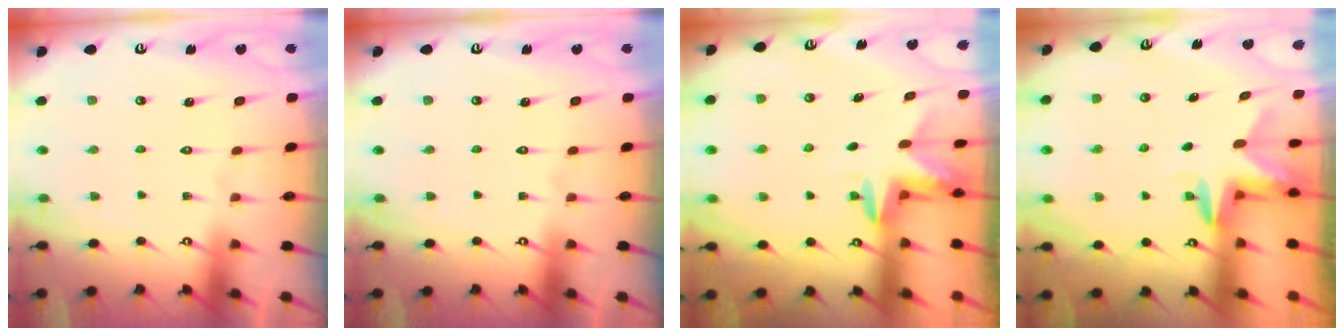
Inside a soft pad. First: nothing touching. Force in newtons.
{"total": 0.0}
{"total": 2.7, "press": 2.7, "slide": 0.1}
{"total": 2.9, "press": 2.9, "slide": 0.2}